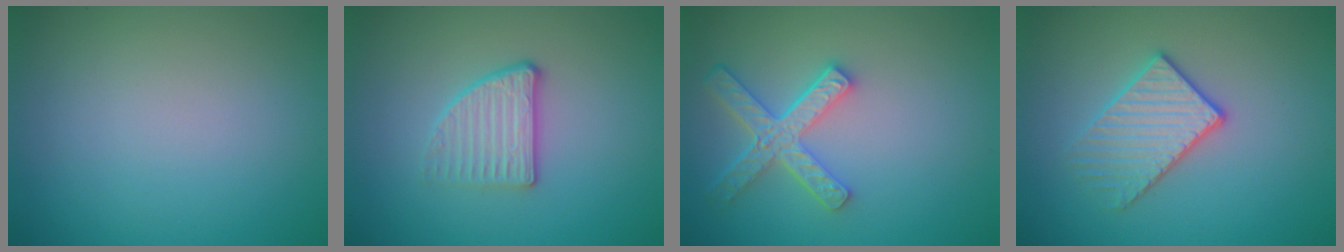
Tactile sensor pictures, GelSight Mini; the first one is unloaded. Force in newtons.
{"total": 2.8, "press": 2.5, "slide": 1.4}
{"total": 4.5, "press": 3.8, "slide": 2.5}
{"total": 3.0, "press": 2.9, "slide": 0.8}